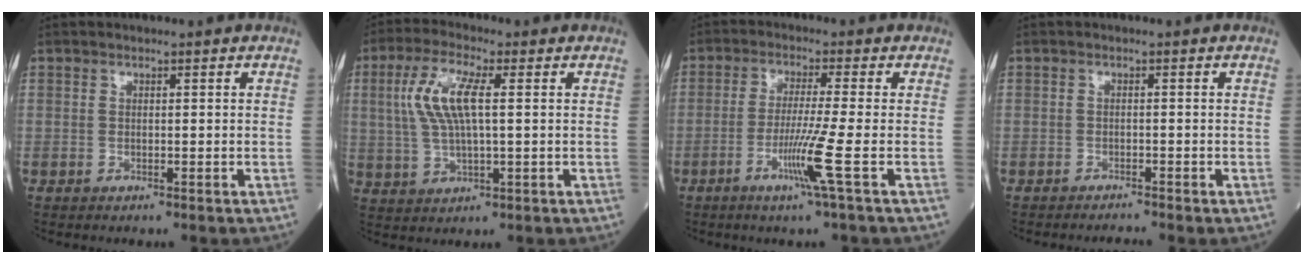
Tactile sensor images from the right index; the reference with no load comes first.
{"total": 8.4, "force": [1.7, 2.1, 8.0], "torque": [-0.180, 0.011, 0.036]}
{"total": 6.7, "force": [-2.5, -1.8, 5.9], "torque": [-0.115, -0.021, -0.055]}
{"total": 1.3, "force": [-1.2, -0.5, -0.2], "torque": [0.001, -0.007, -0.018]}